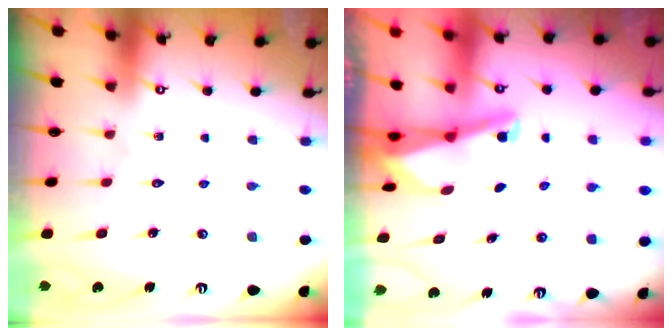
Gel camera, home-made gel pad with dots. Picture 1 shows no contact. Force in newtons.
{"total": 2.7, "press": 2.6, "slide": 0.6}